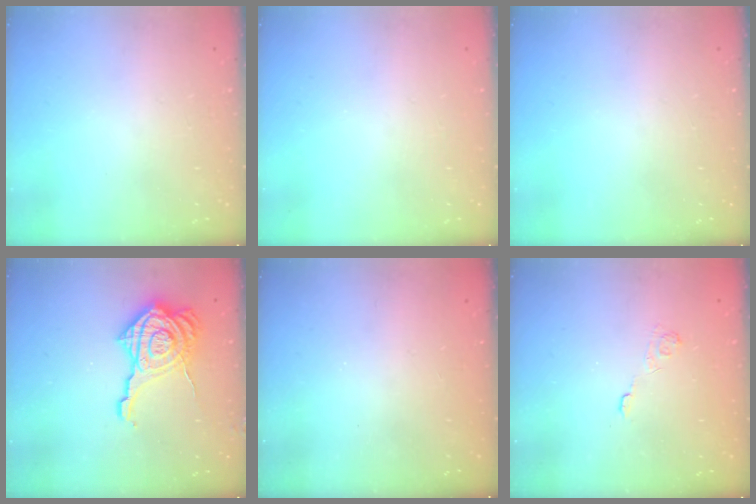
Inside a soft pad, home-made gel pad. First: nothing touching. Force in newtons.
{"total": 0.0}
{"total": 0.0}
{"total": 16.7, "press": 16.6, "slide": 1.6}
{"total": 2.3, "press": 2.2, "slide": 0.8}
{"total": 2.8, "press": 2.3, "slide": 1.5}